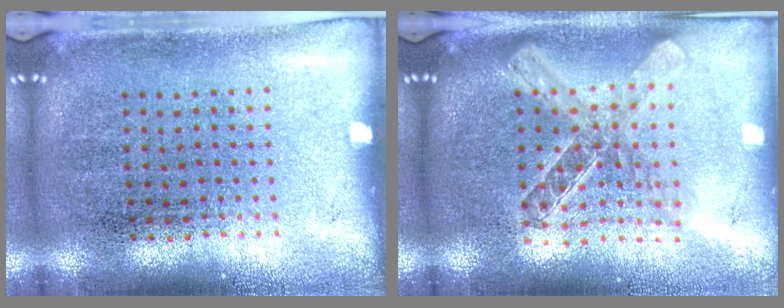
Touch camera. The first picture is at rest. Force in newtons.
{"total": 2.0, "press": 1.7, "slide": 1.2}